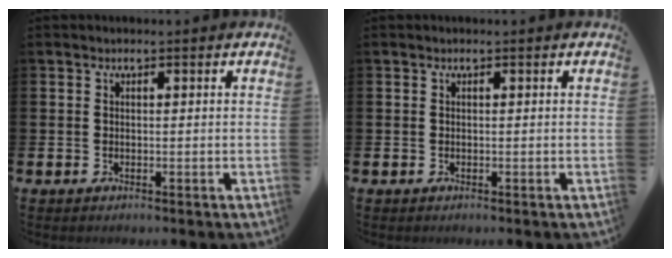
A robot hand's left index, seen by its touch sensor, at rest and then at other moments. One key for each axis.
{"total": 0.0}